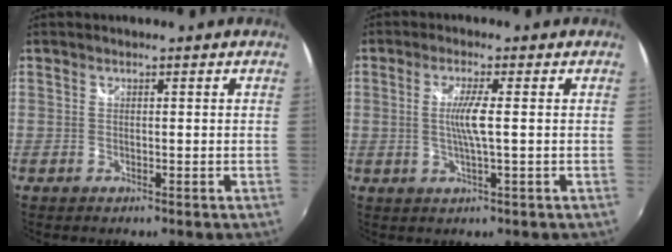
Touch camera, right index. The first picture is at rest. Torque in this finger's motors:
{"motor_torque": [0.43, -0.07, 0.33, 0.08]}